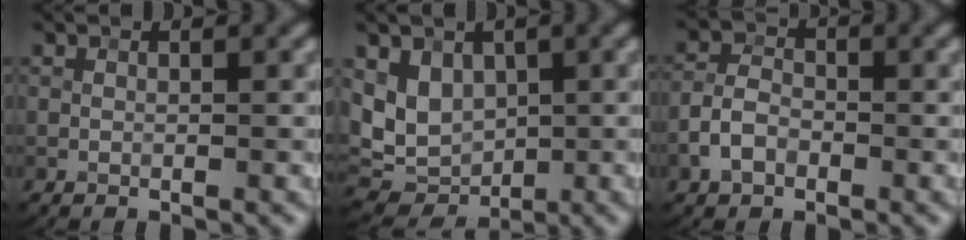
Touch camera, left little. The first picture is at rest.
{"total": 5.0, "force": [1.1, 3.9, 2.8], "torque": [-0.054, -0.015, 0.022]}
{"total": 3.2, "force": [-1.5, 2.1, 1.8], "torque": [-0.033, 0.007, -0.034]}